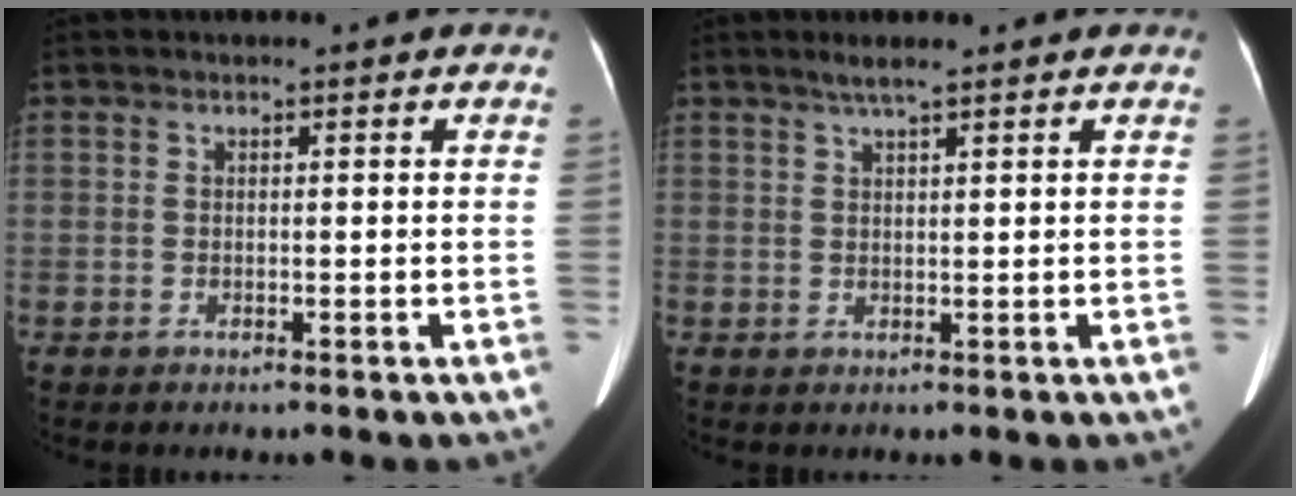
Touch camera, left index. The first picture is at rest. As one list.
[{"total": 2.5, "force": [1.8, 0.0, 1.6], "torque": [-0.036, 0.008, 0.035]}]